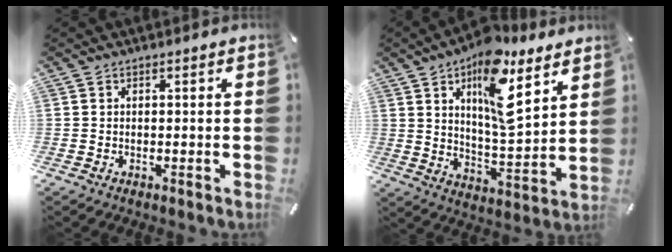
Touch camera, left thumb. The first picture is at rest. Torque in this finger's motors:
{"motor_torque": [2.65, 2.36, 1.63, -1.14, 0.24]}